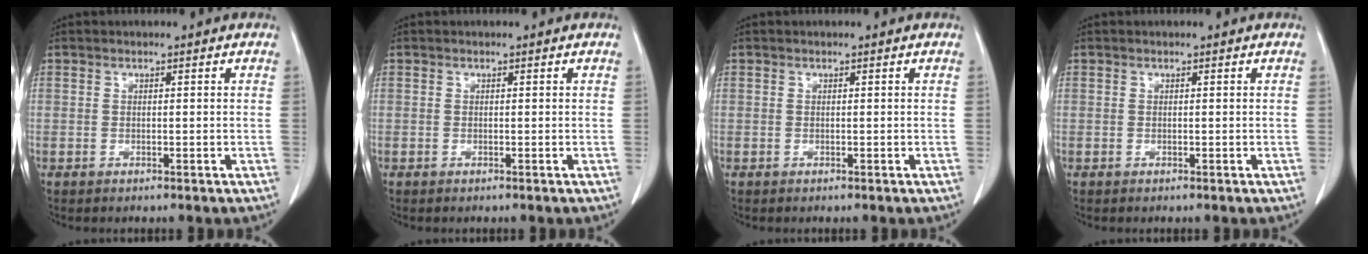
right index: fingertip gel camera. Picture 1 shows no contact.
{"total": 0.0}
{"total": 0.0}
{"total": 0.0}